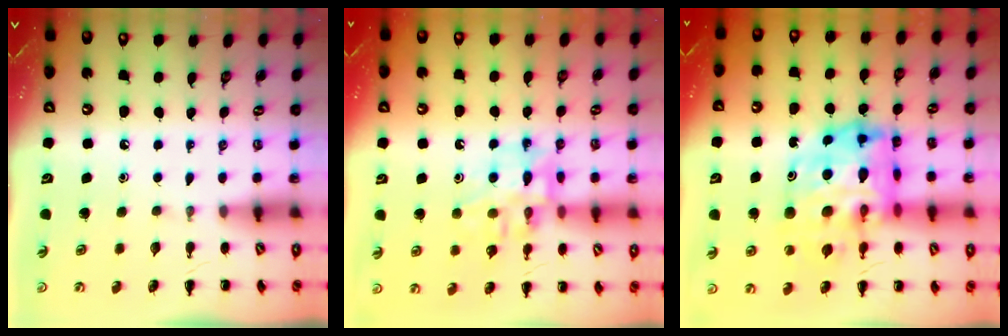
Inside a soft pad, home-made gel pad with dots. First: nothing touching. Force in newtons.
{"total": 13.4, "press": 13.3, "slide": 1.7}
{"total": 19.0, "press": 18.2, "slide": 5.6}